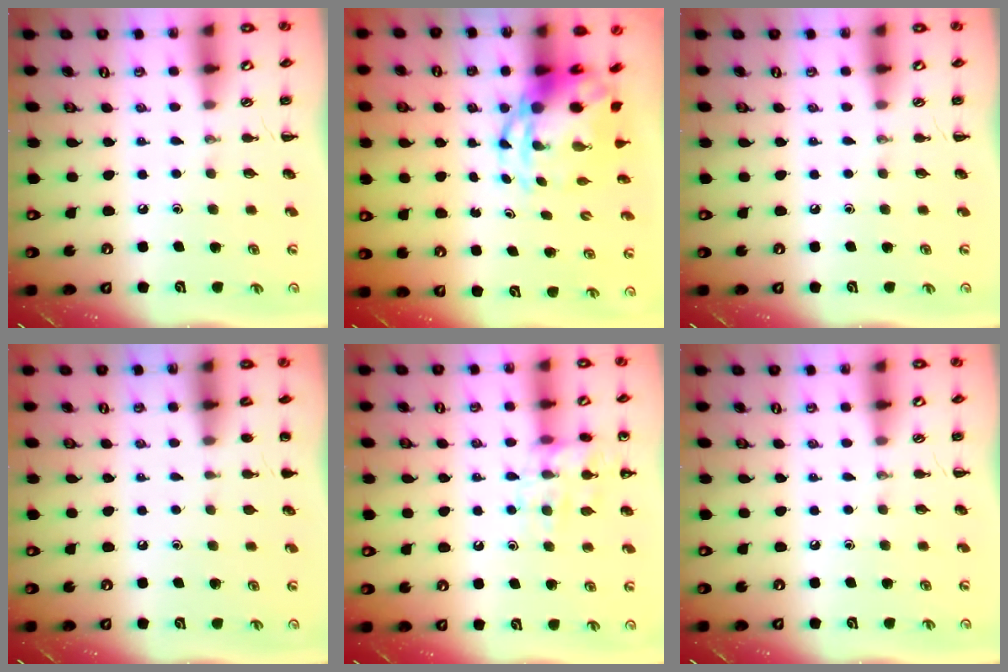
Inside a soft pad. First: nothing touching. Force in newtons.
{"total": 7.5, "press": 7.3, "slide": 2.0}
{"total": 0.0}
{"total": 1.1, "press": 1.1, "slide": 0.2}
{"total": 13.3, "press": 13.2, "slide": 1.8}
{"total": 0.0}